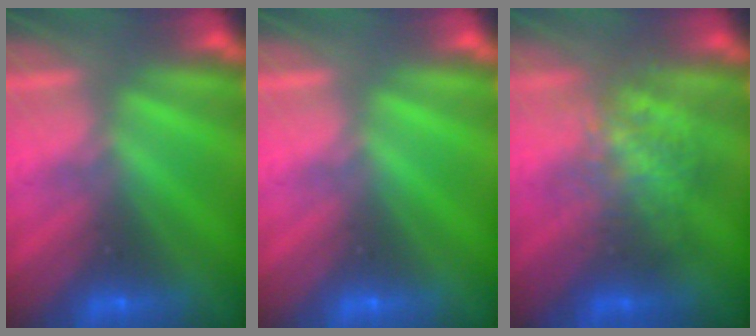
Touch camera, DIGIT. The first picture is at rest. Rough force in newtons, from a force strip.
{"total": 0.0}
{"total": 2.2}